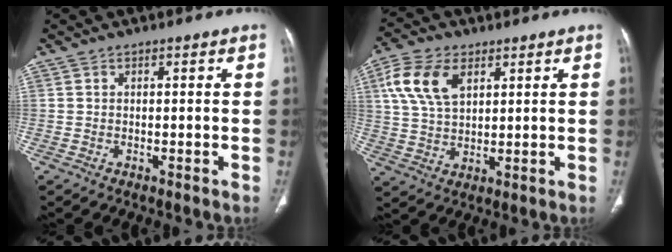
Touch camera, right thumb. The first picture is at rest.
{"total": 10.9, "force": [4.3, 6.4, 7.6], "torque": [-0.151, -0.002, 0.085]}